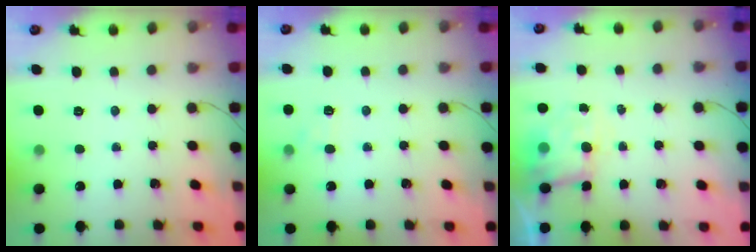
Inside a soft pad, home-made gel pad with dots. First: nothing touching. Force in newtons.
{"total": 4.6, "press": 4.4, "slide": 1.3}
{"total": 6.5, "press": 6.4, "slide": 1.0}